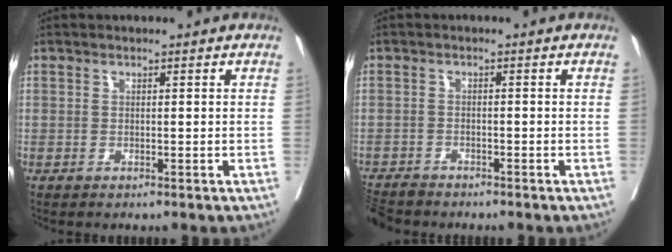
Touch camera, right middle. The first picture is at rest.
{"total": 5.8, "force": [-5.4, 1.6, 1.4], "torque": [-0.053, -0.022, -0.100]}